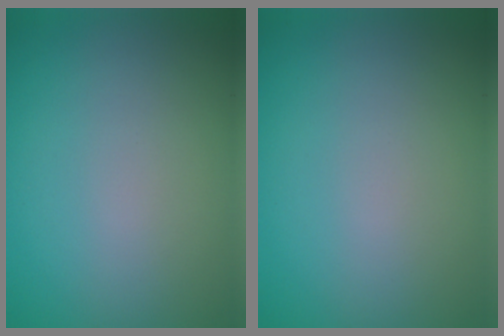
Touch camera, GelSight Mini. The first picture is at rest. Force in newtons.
{"total": 0.0}